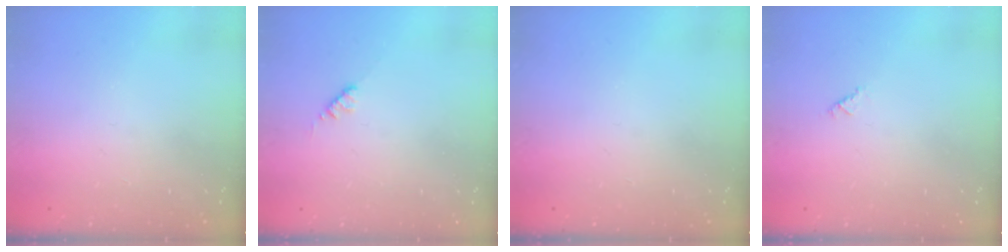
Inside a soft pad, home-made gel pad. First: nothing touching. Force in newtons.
{"total": 2.8, "press": 2.8, "slide": 0.4}
{"total": 0.0}
{"total": 0.6, "press": 0.6, "slide": 0.2}